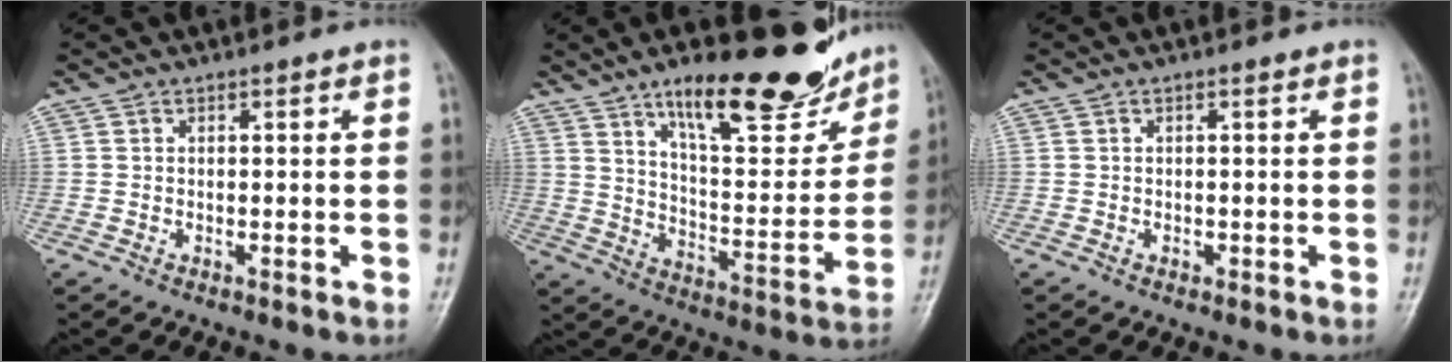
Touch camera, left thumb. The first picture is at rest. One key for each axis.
{"total": 21.5, "fx": 14.8, "fy": 6.9, "fz": 14.0, "tx": -0.156, "ty": -0.079, "tz": 0.231}
{"total": 0.6, "fx": -0.1, "fy": 0.4, "fz": 0.4, "tx": -0.002, "ty": 0.001, "tz": -0.003}